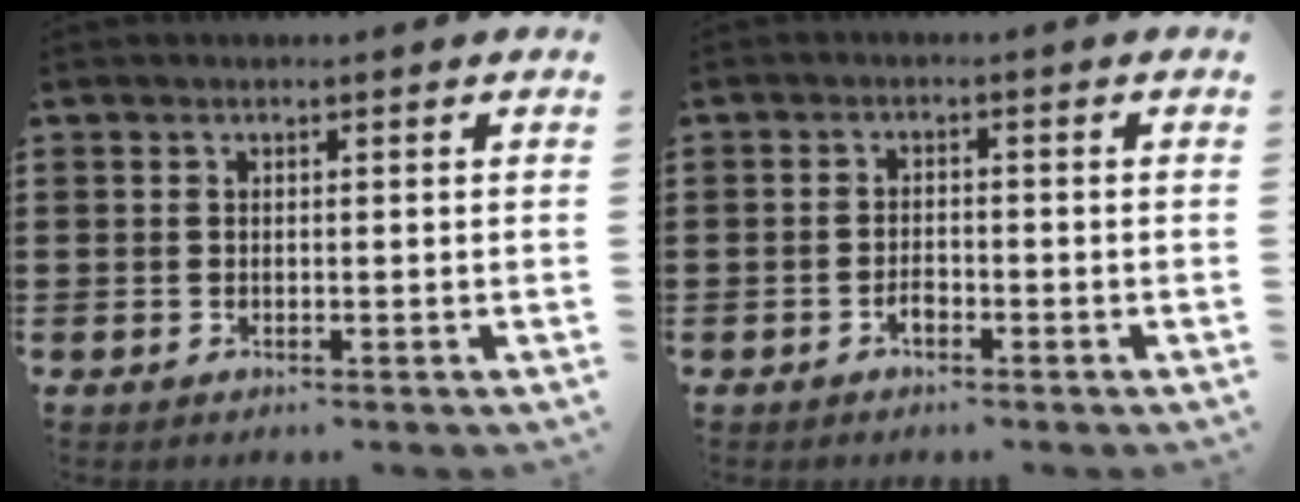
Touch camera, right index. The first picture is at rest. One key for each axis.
{"total": 1.8, "fx": -1.1, "fy": 0.7, "fz": 1.2, "tx": -0.026, "ty": -0.003, "tz": -0.021}